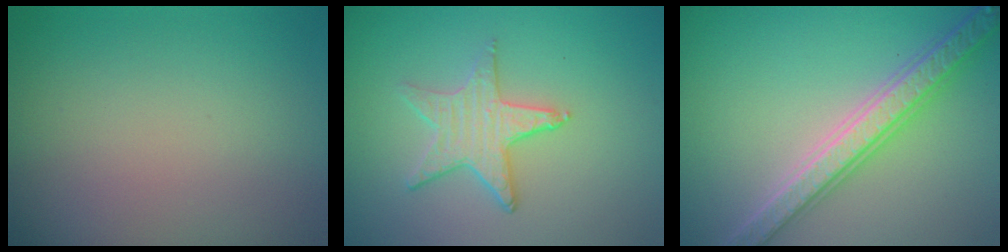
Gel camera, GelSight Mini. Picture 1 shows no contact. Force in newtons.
{"total": 3.2, "press": 3.0, "slide": 1.2}
{"total": 5.6, "press": 5.4, "slide": 1.1}